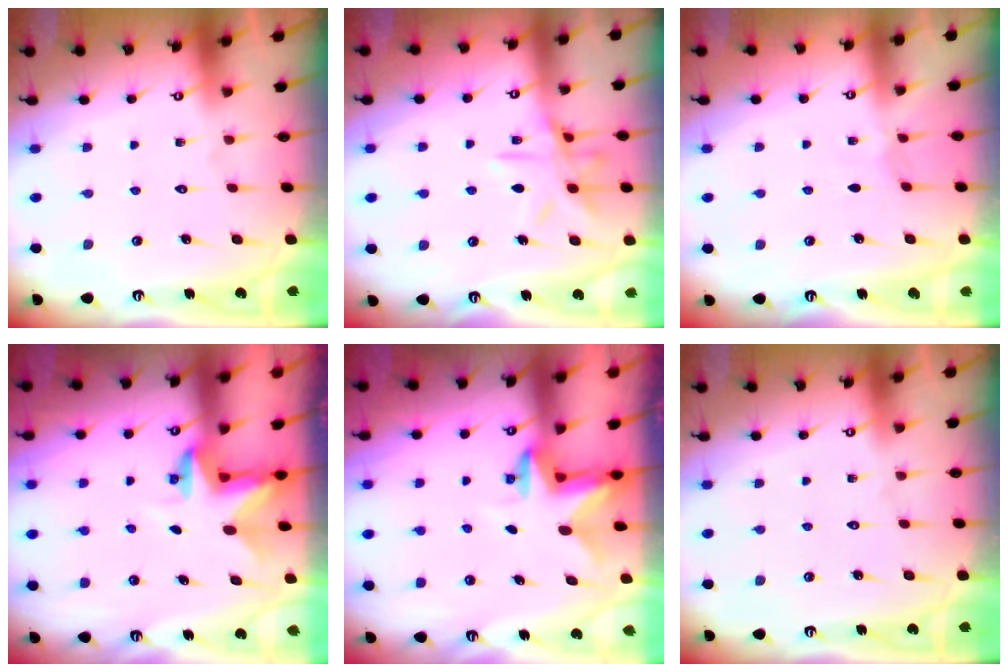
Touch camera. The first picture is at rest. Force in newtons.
{"total": 12.0, "press": 11.9, "slide": 0.8}
{"total": 2.3, "press": 2.3, "slide": 0.4}
{"total": 2.8, "press": 2.8, "slide": 0.2}
{"total": 2.8, "press": 2.7, "slide": 0.5}
{"total": 0.0}